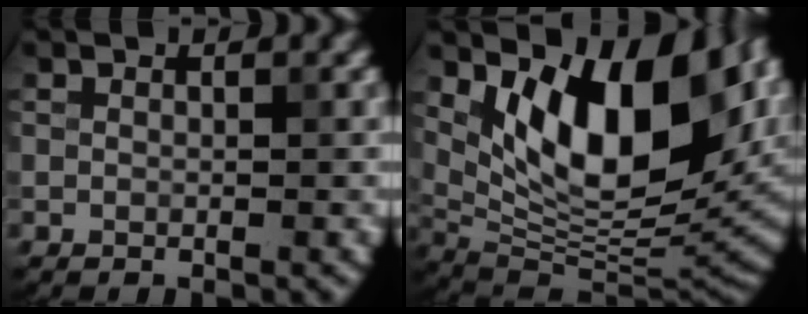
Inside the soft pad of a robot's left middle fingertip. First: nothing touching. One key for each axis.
{"total": 14.9, "fx": 4.5, "fy": 7.2, "fz": 12.3, "tx": -0.162, "ty": -0.005, "tz": 0.083}